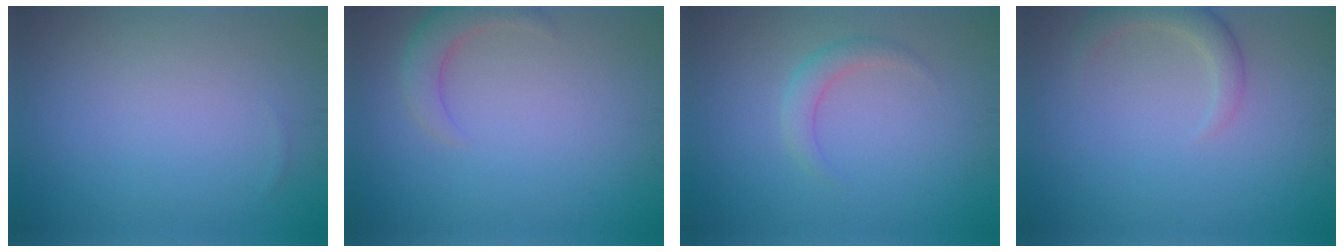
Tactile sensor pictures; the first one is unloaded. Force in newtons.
{"total": 2.7, "press": 2.7, "slide": 0.3}
{"total": 1.8, "press": 1.8, "slide": 0.0}
{"total": 2.4, "press": 2.3, "slide": 0.3}